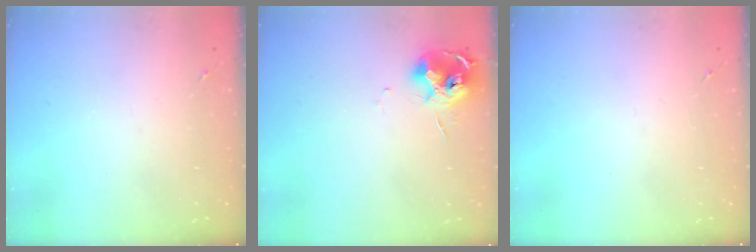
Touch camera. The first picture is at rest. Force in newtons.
{"total": 12.0, "press": 11.9, "slide": 1.3}
{"total": 0.0}